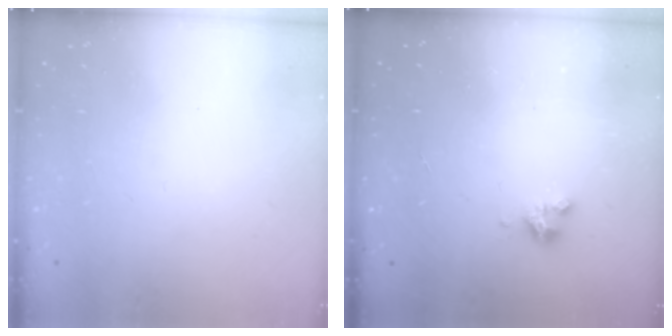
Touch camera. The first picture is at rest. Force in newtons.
{"total": 2.3, "press": 2.3, "slide": 0.2}